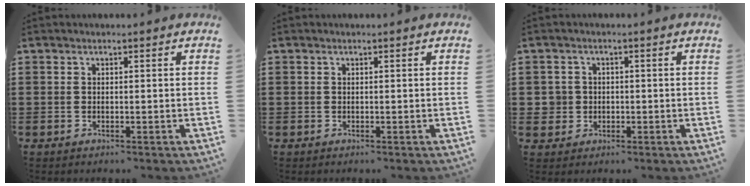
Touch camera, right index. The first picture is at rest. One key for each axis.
{"total": 0.0}
{"total": 2.6, "fx": -0.5, "fy": 2.6, "fz": 0.5, "tx": -0.029, "ty": 0.002, "tz": -0.015}